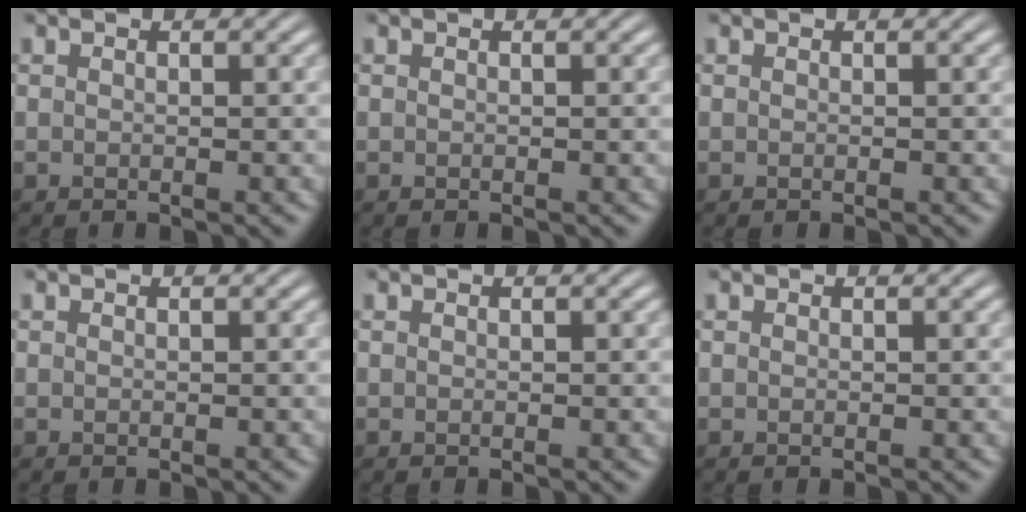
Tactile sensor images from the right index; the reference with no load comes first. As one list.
[{"total": 0.0}, {"total": 0.0}, {"total": 0.0}, {"total": 0.0}, {"total": 0.0}]